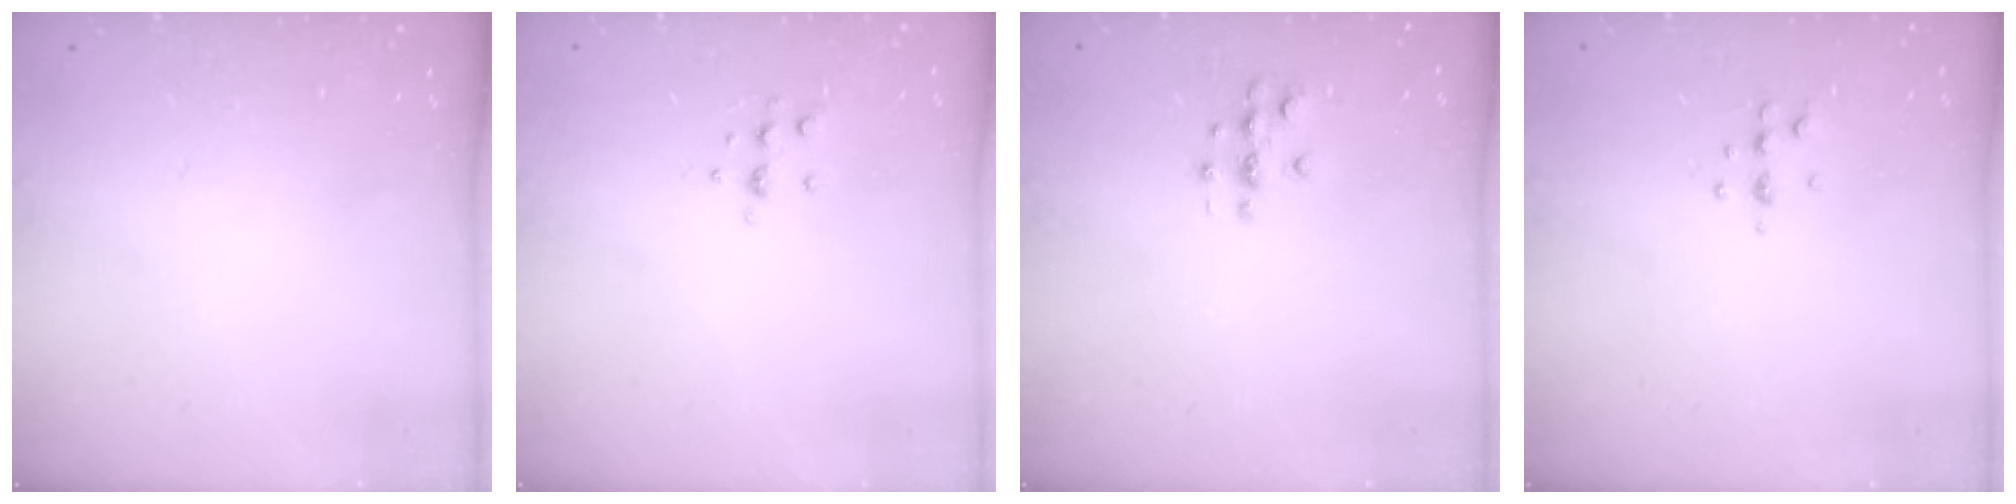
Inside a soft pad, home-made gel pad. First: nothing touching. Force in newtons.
{"total": 5.5, "press": 5.3, "slide": 1.5}
{"total": 3.6, "press": 3.6, "slide": 0.5}
{"total": 5.2, "press": 5.0, "slide": 1.1}